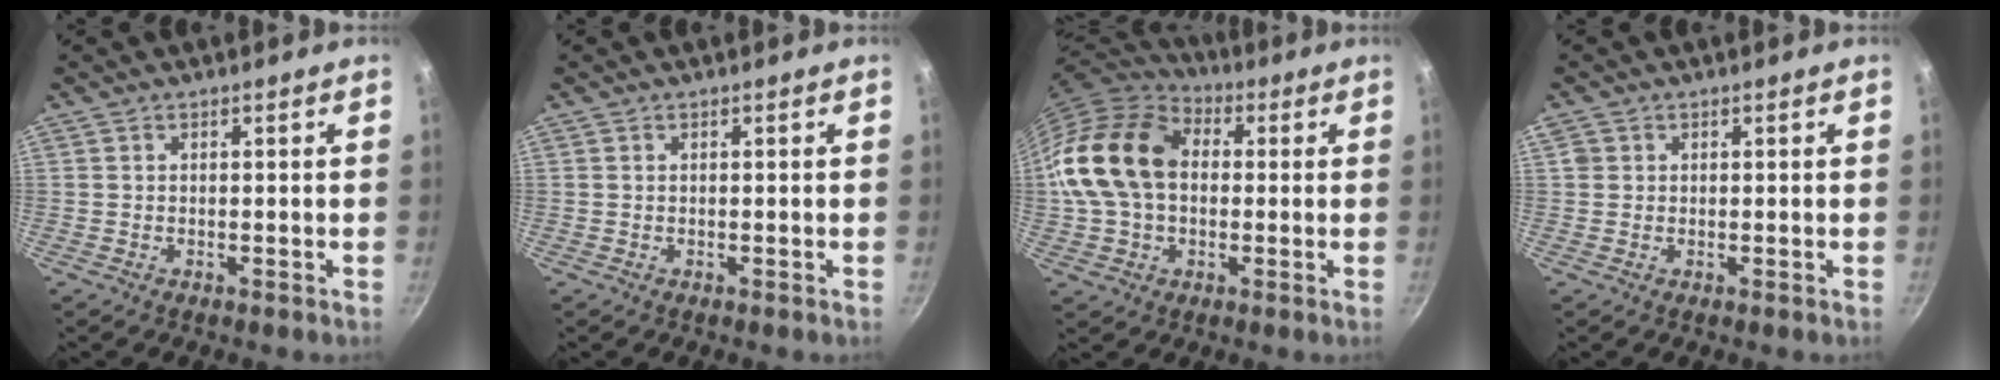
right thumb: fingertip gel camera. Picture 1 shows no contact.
{"total": 0.0}
{"total": 18.6, "force": [1.2, 13.5, 12.8], "torque": [-0.225, 0.034, 0.011]}
{"total": 1.4, "force": [0.4, 1.2, 0.5], "torque": [-0.009, 0.003, 0.005]}